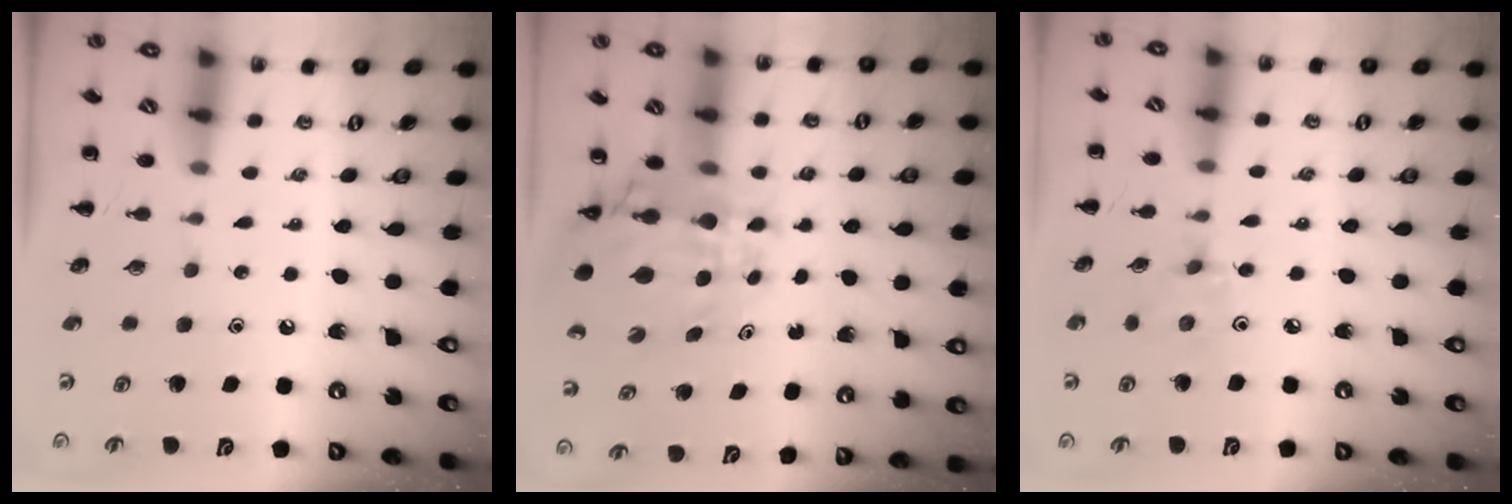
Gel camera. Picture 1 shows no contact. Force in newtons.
{"total": 9.9, "press": 9.4, "slide": 3.1}
{"total": 3.0, "press": 2.8, "slide": 0.9}